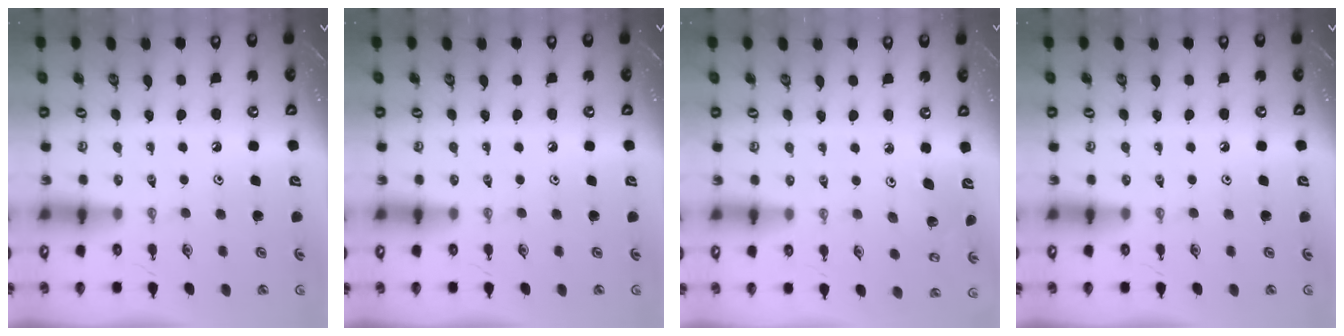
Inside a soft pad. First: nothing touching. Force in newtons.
{"total": 0.0}
{"total": 4.2, "press": 4.1, "slide": 0.9}
{"total": 0.0}